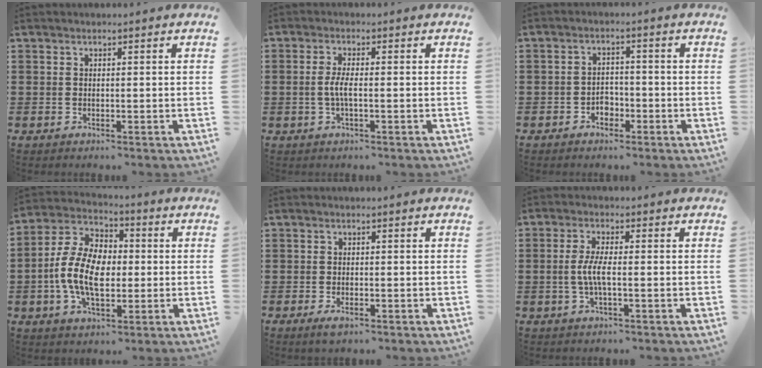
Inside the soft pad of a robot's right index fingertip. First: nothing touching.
{"total": 3.0, "force": [-0.6, 0.5, 2.9], "torque": [-0.076, -0.009, -0.018]}
{"total": 2.5, "force": [-1.4, 1.8, 1.0], "torque": [-0.024, 0.003, -0.030]}
{"total": 10.3, "force": [-1.5, 6.4, 8.0], "torque": [-0.195, 0.004, -0.033]}
{"total": 1.4, "force": [-0.6, 0.6, 1.1], "torque": [-0.028, -0.004, -0.015]}
{"total": 3.6, "force": [-0.6, 0.6, 3.5], "torque": [-0.085, -0.008, -0.020]}